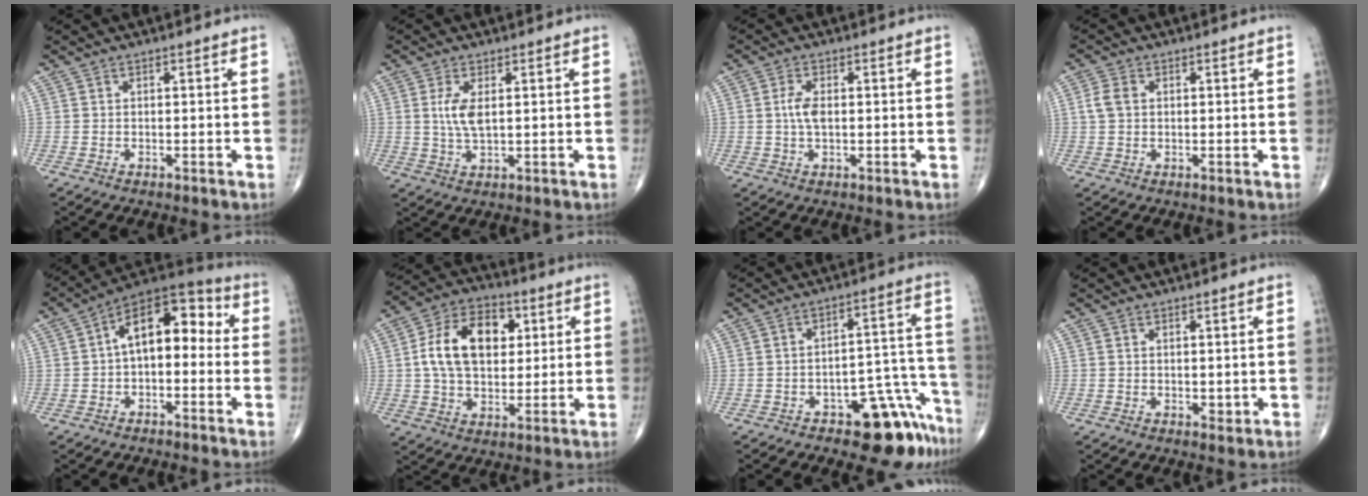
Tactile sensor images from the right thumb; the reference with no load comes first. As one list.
[{"total": 4.8, "force": [1.0, 1.9, 4.3], "torque": [-0.092, -0.008, 0.023]}, {"total": 3.6, "force": [0.1, 1.7, 3.2], "torque": [-0.066, 0.002, 0.000]}, {"total": 3.2, "force": [0.5, 2.3, 2.2], "torque": [-0.050, 0.007, 0.008]}, {"total": 13.0, "force": [0.5, 7.5, 10.7], "torque": [-0.129, 0.048, -0.013]}, {"total": 15.2, "force": [3.0, 10.0, 11.1], "torque": [-0.164, 0.007, 0.046]}, {"total": 11.8, "force": [-7.9, 5.2, 7.0], "torque": [-0.034, 0.085, -0.106]}, {"total": 0.9, "force": [0.3, 0.6, 0.7], "torque": [-0.005, -0.005, 0.008]}]